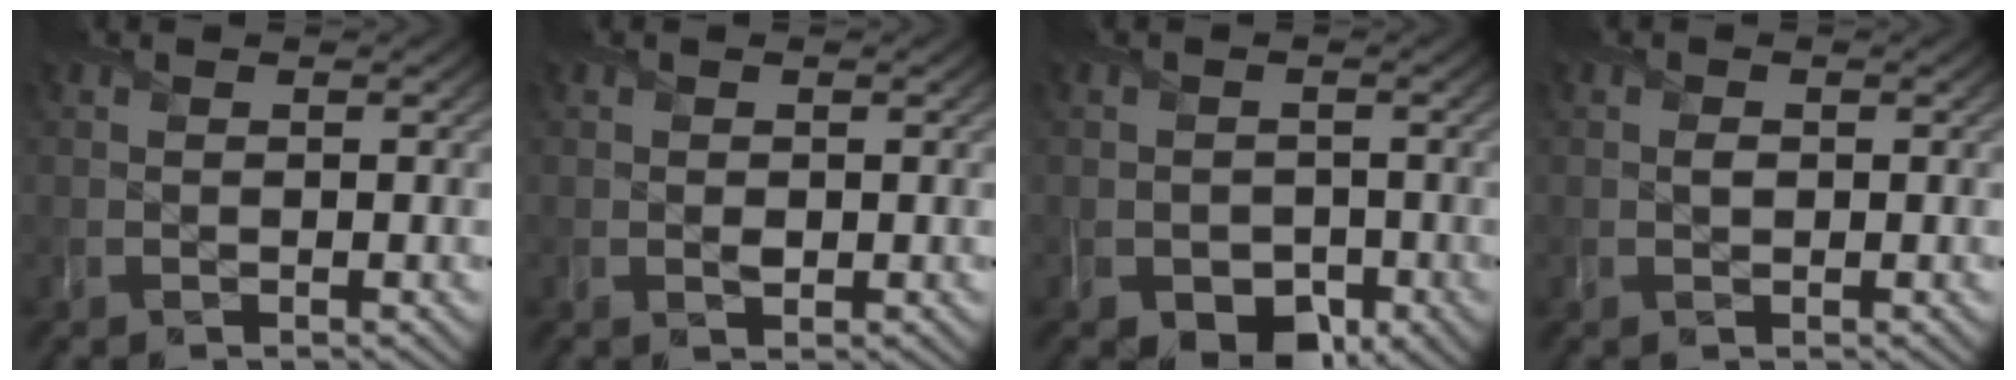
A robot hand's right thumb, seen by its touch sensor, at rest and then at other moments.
{"total": 0.8, "force": [0.0, 0.8, 0.4], "torque": [-0.008, -0.004, 0.000]}
{"total": 4.6, "force": [-1.9, 3.4, 2.3], "torque": [-0.033, -0.014, -0.028]}
{"total": 0.8, "force": [0.0, 0.7, 0.4], "torque": [-0.007, -0.002, 0.000]}